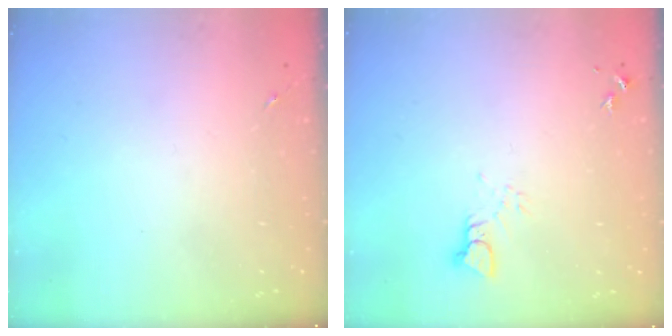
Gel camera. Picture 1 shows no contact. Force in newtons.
{"total": 3.1, "press": 3.1, "slide": 0.3}